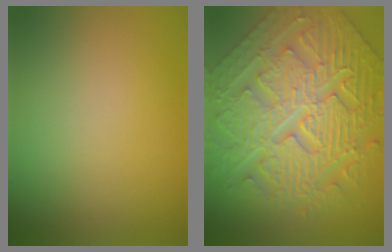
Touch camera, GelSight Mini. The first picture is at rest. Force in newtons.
{"total": 10.8, "press": 8.0, "slide": 7.3}